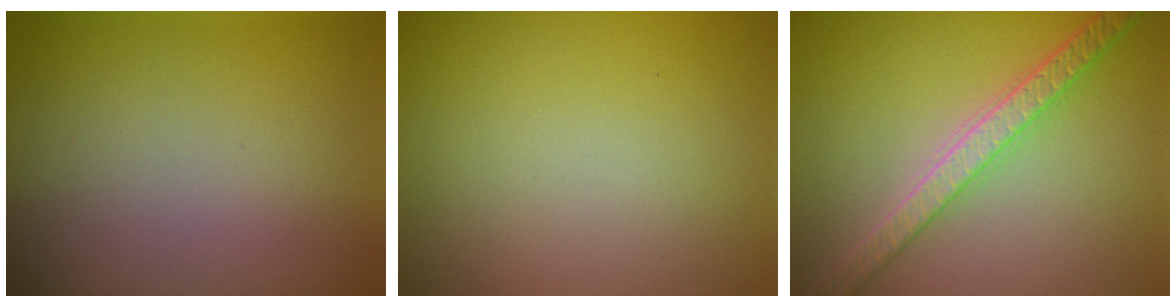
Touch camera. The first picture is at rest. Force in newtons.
{"total": 0.0}
{"total": 4.1, "press": 3.8, "slide": 1.4}